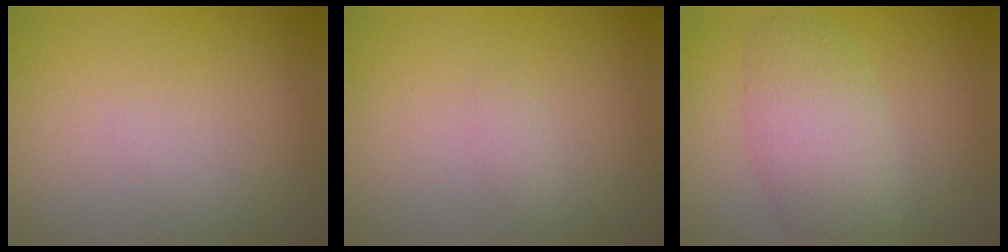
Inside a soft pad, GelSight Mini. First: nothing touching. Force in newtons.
{"total": 0.6, "press": 0.6, "slide": 0.0}
{"total": 4.3, "press": 4.3, "slide": 0.4}